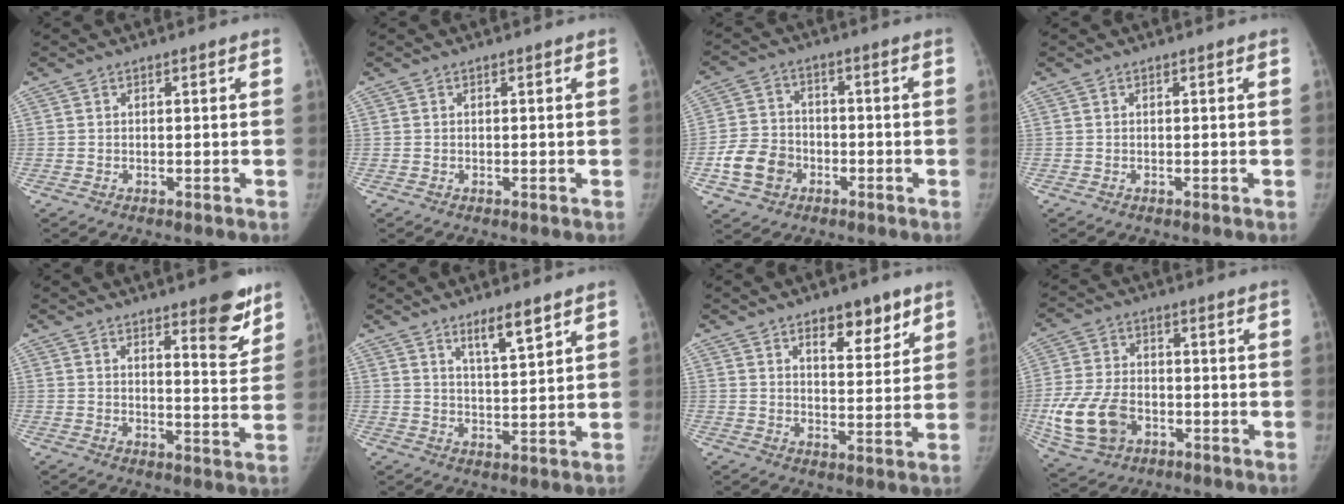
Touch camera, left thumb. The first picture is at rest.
{"total": 0.0}
{"total": 9.0, "force": [-3.5, 7.3, 4.0], "torque": [-0.061, 0.021, -0.063]}
{"total": 0.0}
{"total": 9.1, "force": [6.0, 2.4, 6.3], "torque": [-0.056, -0.041, 0.080]}
{"total": 5.9, "force": [4.0, 1.0, 4.2], "torque": [-0.067, -0.032, 0.070]}
{"total": 8.7, "force": [5.3, 3.9, 5.7], "torque": [-0.052, -0.032, 0.081]}
{"total": 12.9, "force": [-3.9, 9.0, 8.4], "torque": [-0.169, 0.010, -0.068]}